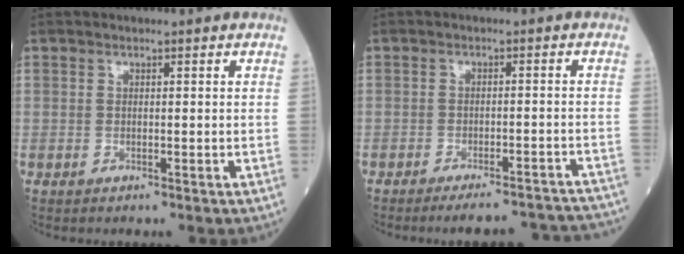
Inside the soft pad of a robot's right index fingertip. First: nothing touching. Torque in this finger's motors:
{"motor_torque": [-0.09, -0.69, 0.10, 0.01]}